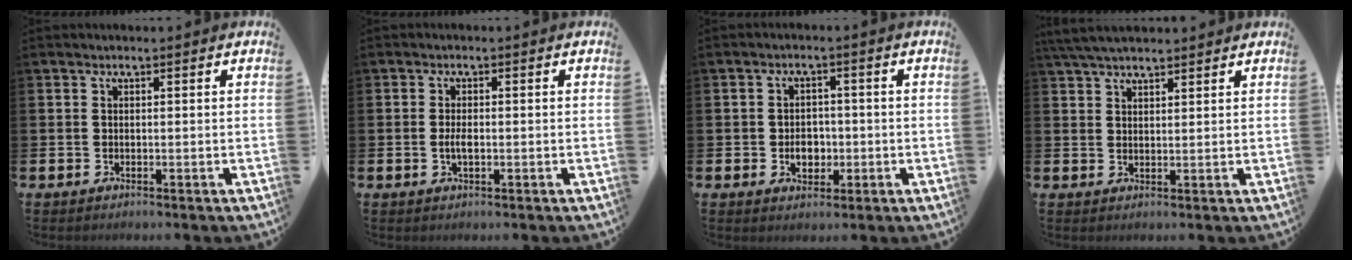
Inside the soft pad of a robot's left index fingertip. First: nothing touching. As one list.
[{"total": 1.9, "force": [-0.2, 0.8, 1.7], "torque": [-0.023, -0.003, -0.007]}, {"total": 3.3, "force": [-0.7, 2.5, 1.9], "torque": [-0.023, -0.001, -0.020]}, {"total": 4.5, "force": [4.1, 1.1, 1.6], "torque": [-0.041, -0.007, 0.077]}]